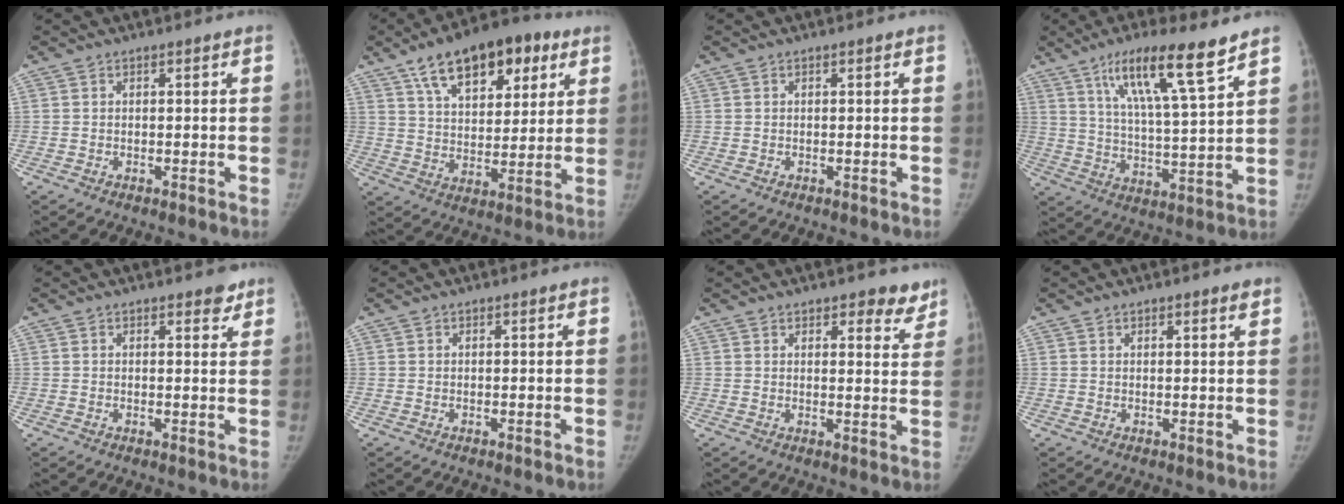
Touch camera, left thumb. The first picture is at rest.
{"total": 18.8, "force": [10.1, 9.8, 12.5], "torque": [-0.158, -0.018, 0.164]}
{"total": 0.0}
{"total": 15.0, "force": [9.3, 1.9, 11.6], "torque": [-0.195, -0.041, 0.165]}
{"total": 2.4, "force": [1.8, 1.1, 1.1], "torque": [0.003, -0.009, 0.019]}
{"total": 0.0}
{"total": 5.3, "force": [4.0, 2.5, 2.4], "torque": [0.008, -0.023, 0.050]}
{"total": 1.6, "force": [1.1, 0.3, 1.0], "torque": [-0.011, -0.006, 0.016]}